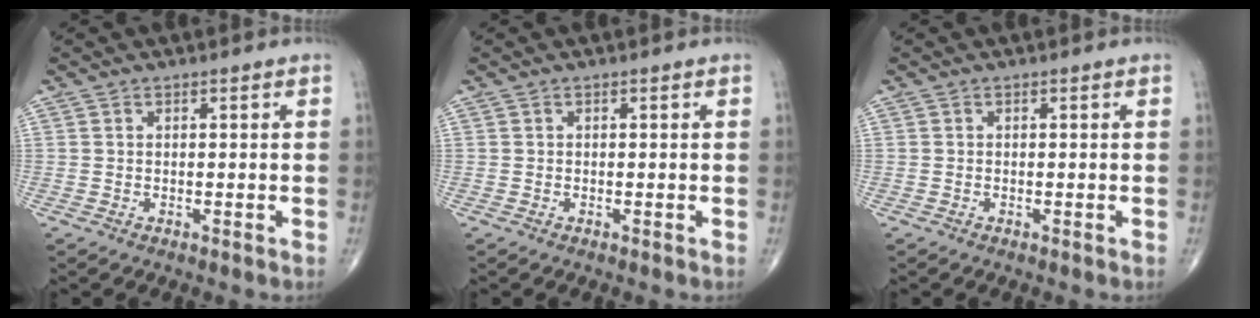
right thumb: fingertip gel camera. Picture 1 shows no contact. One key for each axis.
{"total": 0.0}
{"total": 0.0}